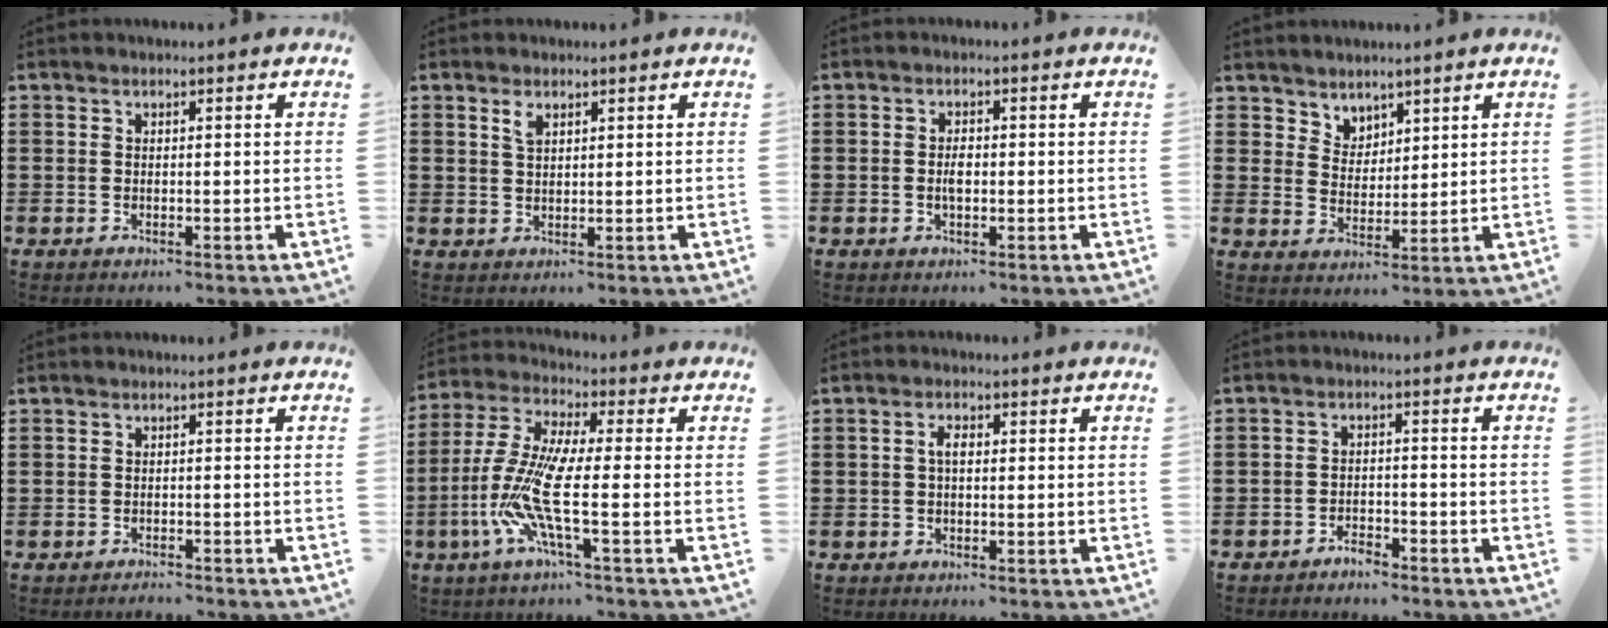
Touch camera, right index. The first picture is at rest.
{"total": 1.9, "force": [1.2, 0.8, 1.2], "torque": [-0.028, 0.003, 0.021]}
{"total": 2.3, "force": [-0.2, 1.0, 2.1], "torque": [-0.040, 0.001, -0.003]}
{"total": 3.8, "force": [3.1, 2.1, -0.4], "torque": [-0.008, -0.002, 0.060]}
{"total": 1.1, "force": [-1.1, 0.1, -0.2], "torque": [0.000, 0.004, -0.026]}
{"total": 11.2, "force": [-3.0, 2.0, 10.6], "torque": [-0.256, -0.029, -0.068]}
{"total": 2.0, "force": [0.1, 0.9, 1.8], "torque": [-0.037, 0.005, 0.000]}
{"total": 2.2, "force": [-2.2, 0.4, 0.2], "torque": [-0.012, 0.004, -0.046]}